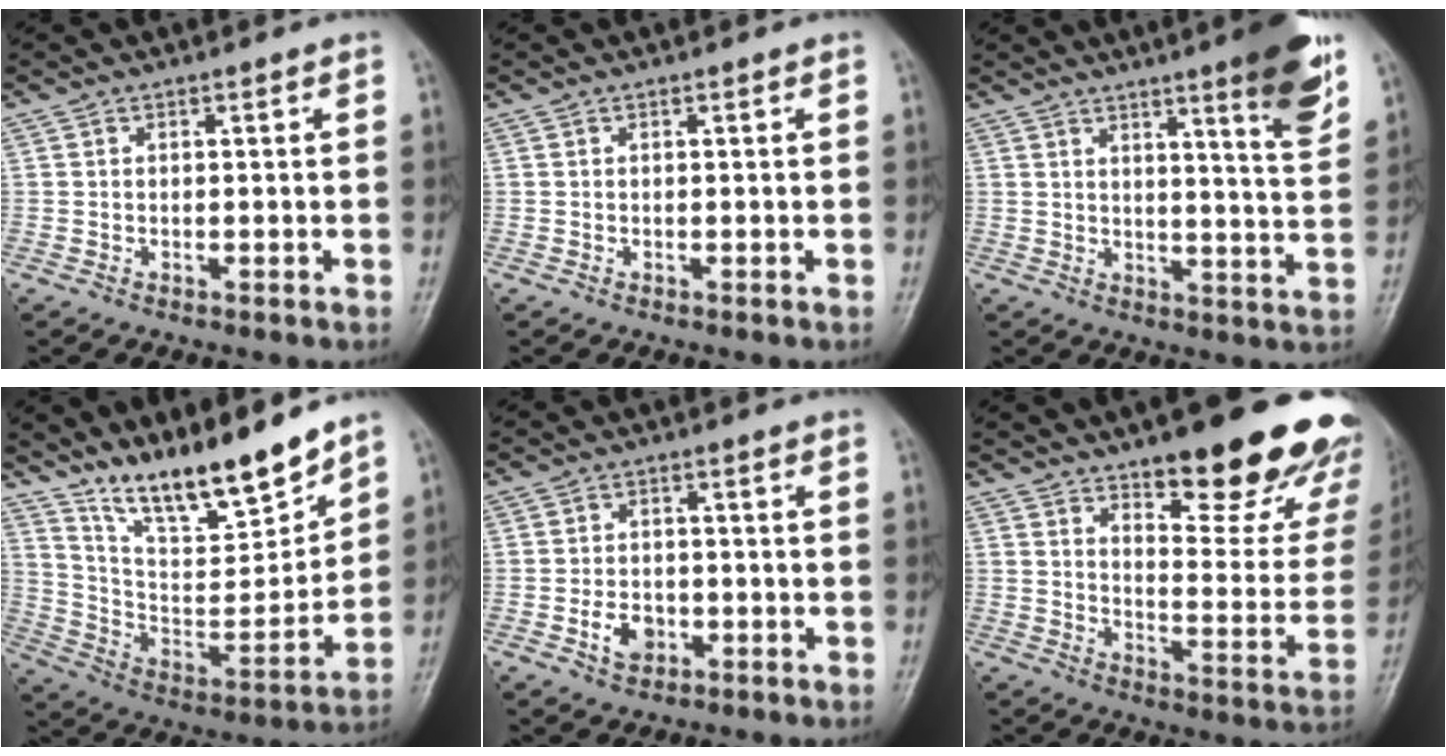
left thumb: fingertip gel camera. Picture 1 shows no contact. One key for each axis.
{"total": 0.0}
{"total": 11.4, "fx": 6.8, "fy": 1.1, "fz": 9.1, "tx": -0.107, "ty": -0.041, "tz": 0.091}
{"total": 17.5, "fx": 14.2, "fy": 3.9, "fz": 9.4, "tx": -0.120, "ty": -0.086, "tz": 0.261}
{"total": 4.6, "fx": -1.6, "fy": 3.4, "fz": 2.7, "tx": -0.034, "ty": 0.009, "tz": -0.027}
{"total": 24.0, "fx": 16.5, "fy": 7.7, "fz": 15.7, "tx": -0.154, "ty": -0.102, "tz": 0.219}